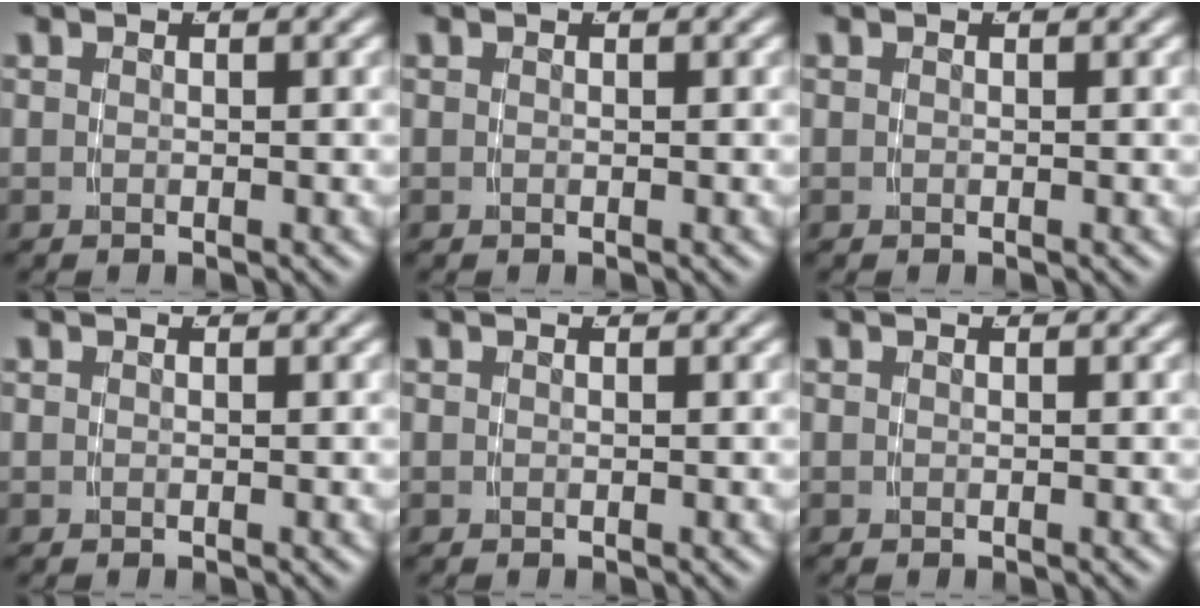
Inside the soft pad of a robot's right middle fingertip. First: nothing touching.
{"total": 0.0}
{"total": 0.0}
{"total": 0.0}
{"total": 0.0}
{"total": 0.0}